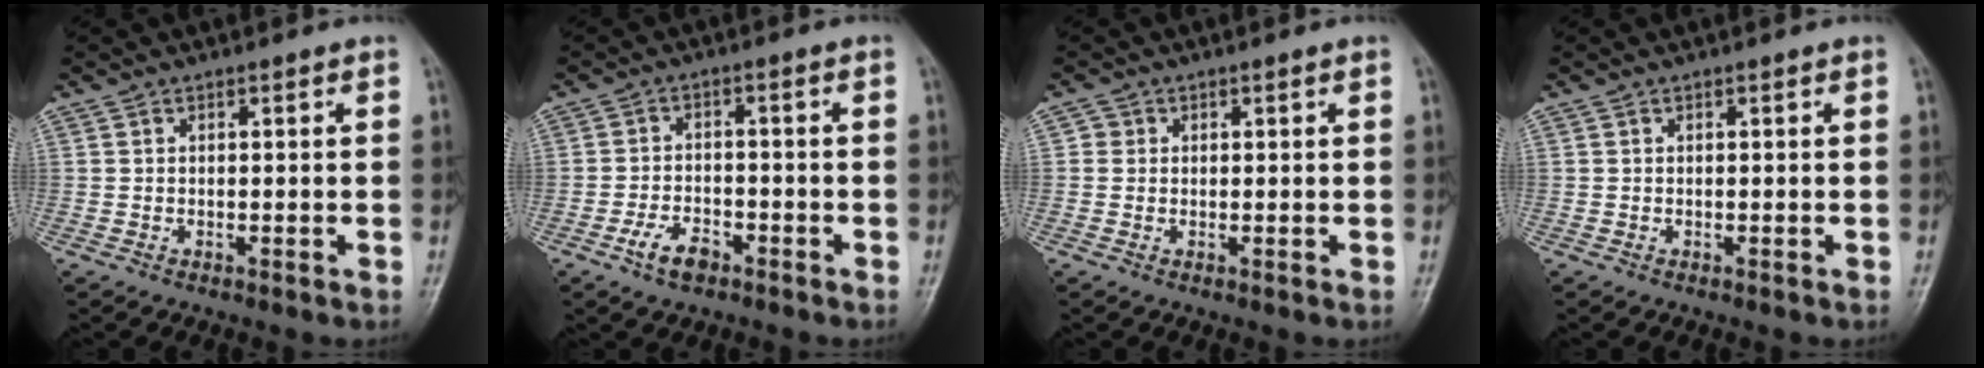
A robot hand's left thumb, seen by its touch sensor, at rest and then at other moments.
{"total": 4.9, "force": [-3.0, 2.6, 2.9], "torque": [-0.050, 0.022, -0.053]}
{"total": 1.3, "force": [0.2, 1.3, 0.3], "torque": [0.004, 0.002, 0.000]}
{"total": 0.0}